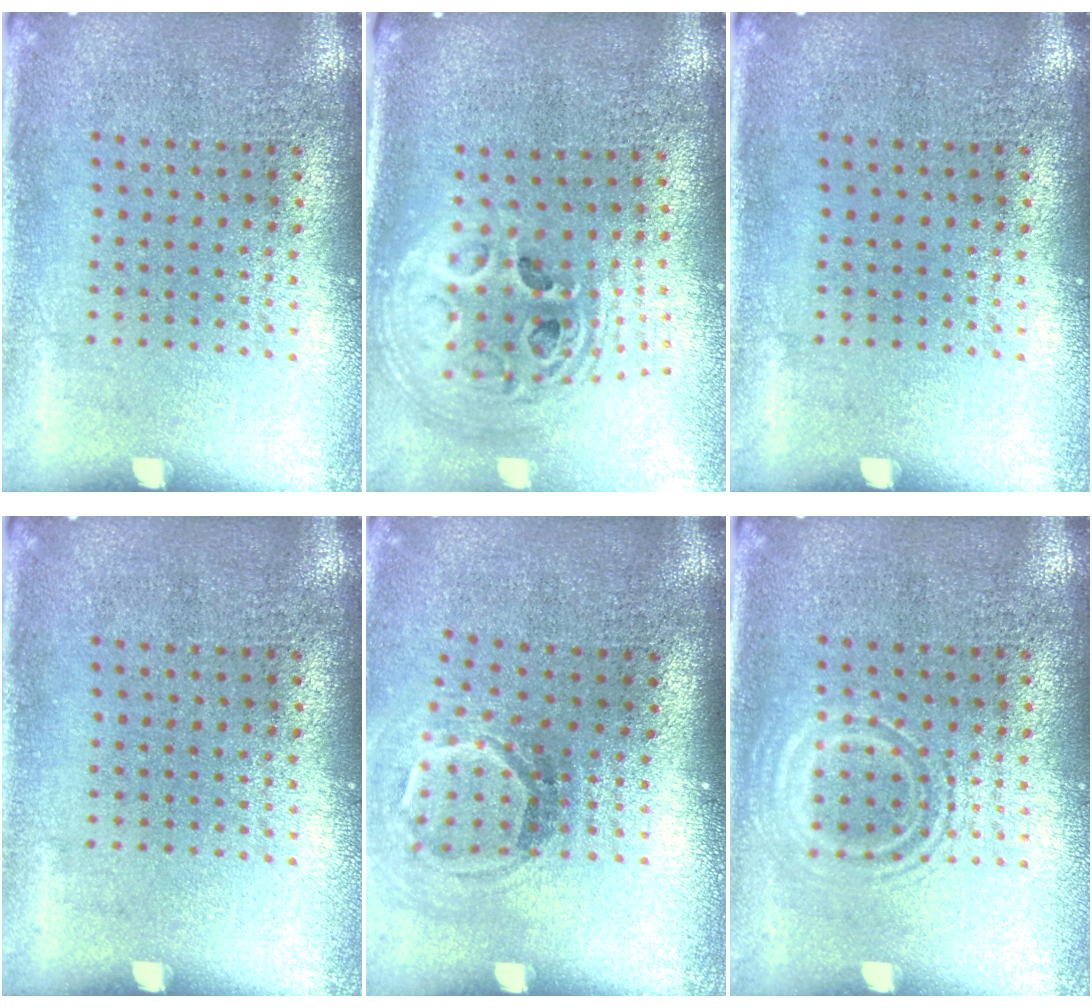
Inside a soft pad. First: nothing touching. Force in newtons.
{"total": 2.5, "press": 1.9, "slide": 1.6}
{"total": 0.0}
{"total": 0.0}
{"total": 1.8, "press": 1.2, "slide": 1.4}
{"total": 1.1, "press": 1.1, "slide": 0.3}